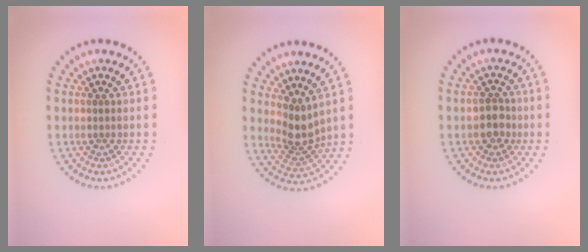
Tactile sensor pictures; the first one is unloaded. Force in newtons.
{"total": 2.8, "press": 2.2, "slide": 1.8}
{"total": 2.1, "press": 2.0, "slide": 0.7}